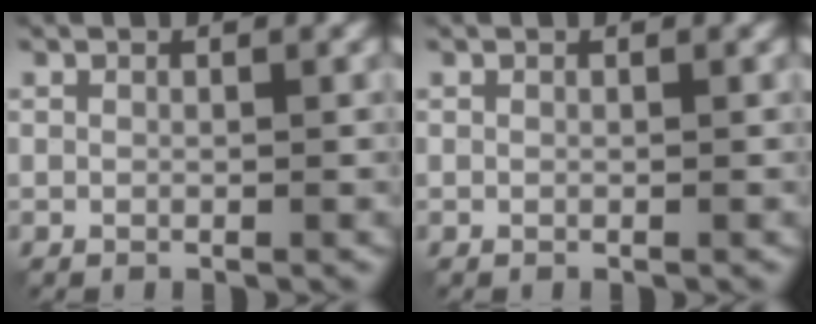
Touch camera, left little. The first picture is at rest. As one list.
[{"total": 0.0}]